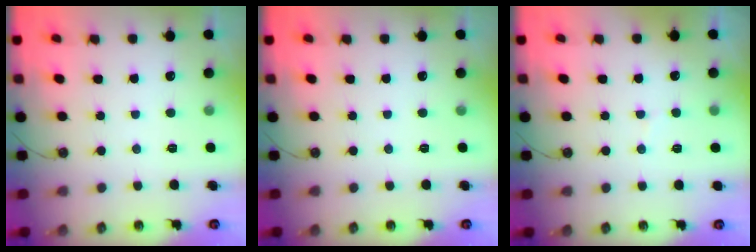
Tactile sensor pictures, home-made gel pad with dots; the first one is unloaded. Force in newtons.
{"total": 0.0}
{"total": 2.9, "press": 2.7, "slide": 1.1}